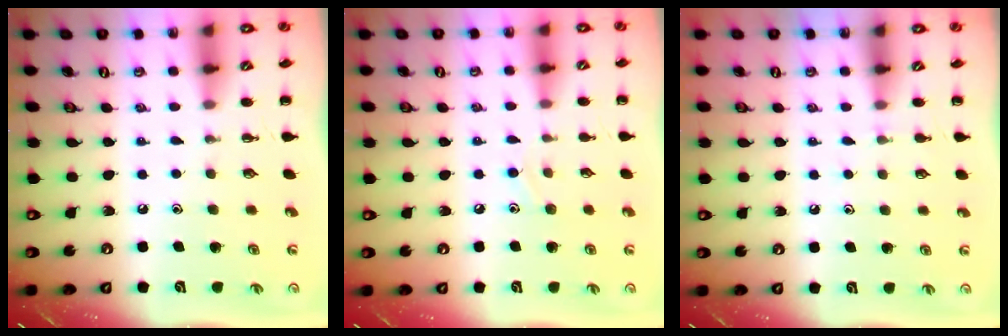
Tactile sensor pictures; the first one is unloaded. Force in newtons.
{"total": 6.2, "press": 5.9, "slide": 2.2}
{"total": 3.2, "press": 3.0, "slide": 1.2}